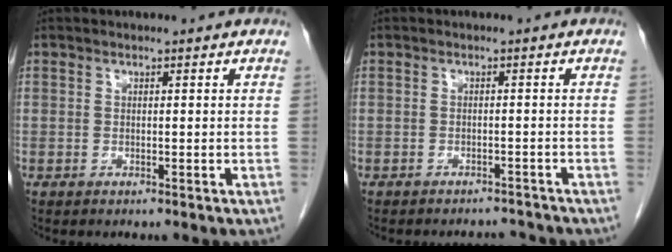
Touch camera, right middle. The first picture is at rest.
{"total": 4.7, "force": [-4.6, 1.0, 0.3], "torque": [0.000, 0.001, -0.057]}